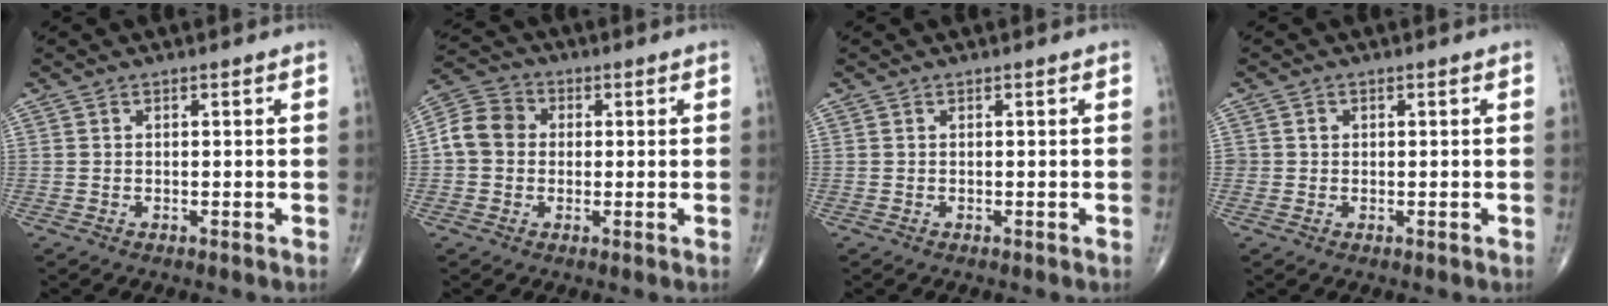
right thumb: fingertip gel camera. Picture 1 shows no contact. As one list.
[{"total": 7.5, "force": [0.2, 6.4, 3.8], "torque": [-0.062, 0.023, -0.009]}, {"total": 0.0}, {"total": 1.3, "force": [0.2, 1.2, 0.2], "torque": [0.006, 0.003, 0.001]}]